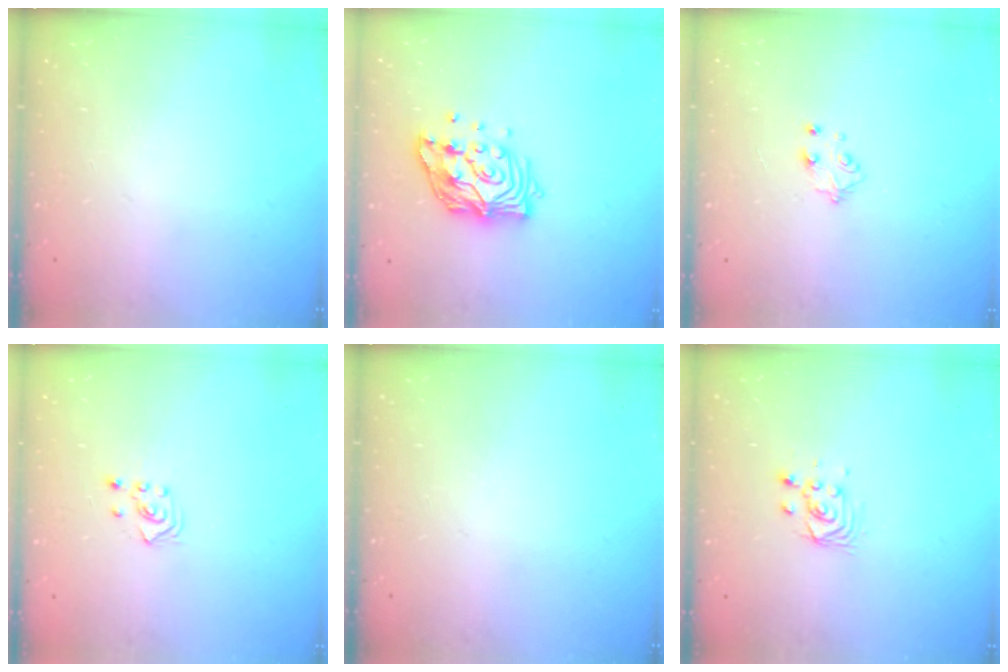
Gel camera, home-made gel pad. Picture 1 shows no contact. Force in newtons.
{"total": 15.1, "press": 15.0, "slide": 1.4}
{"total": 5.4, "press": 5.4, "slide": 0.4}
{"total": 2.5, "press": 2.3, "slide": 1.0}
{"total": 0.0}
{"total": 4.7, "press": 4.6, "slide": 1.2}